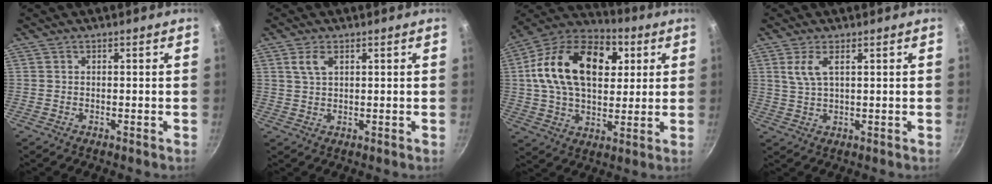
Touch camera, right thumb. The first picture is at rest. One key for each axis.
{"total": 3.1, "fx": 1.5, "fy": 1.5, "fz": 2.3, "tx": -0.048, "ty": 0.000, "tz": 0.034}
{"total": 23.4, "fx": 5.2, "fy": 14.7, "fz": 17.5, "tx": -0.292, "ty": 0.013, "tz": 0.082}
{"total": 4.2, "fx": 1.7, "fy": 1.6, "fz": 3.5, "tx": -0.082, "ty": -0.003, "tz": 0.041}